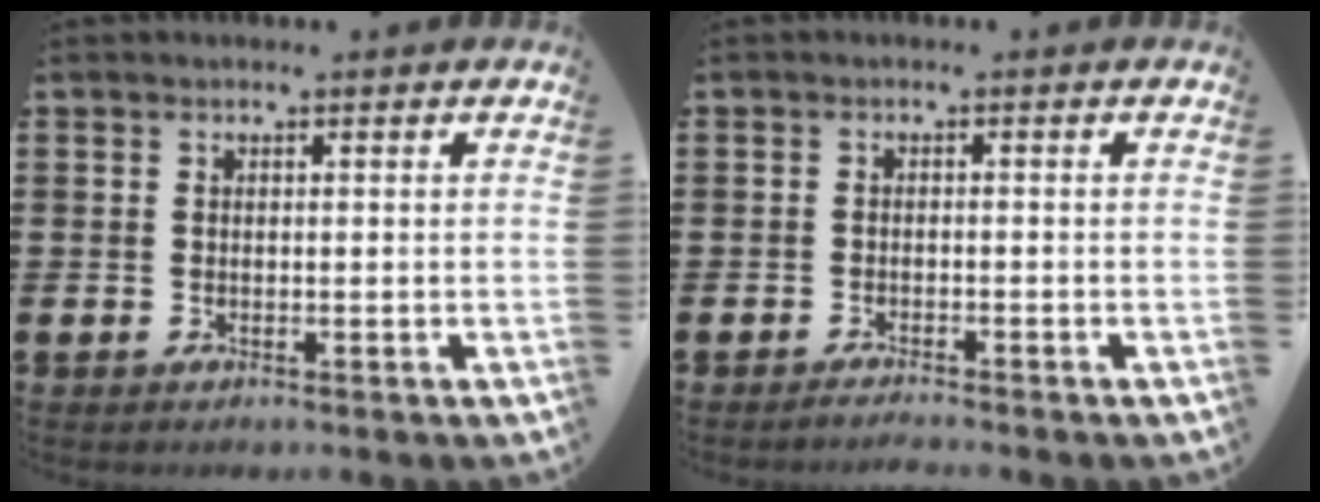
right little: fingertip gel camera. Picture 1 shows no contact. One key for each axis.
{"total": 1.2, "fx": -1.1, "fy": -0.1, "fz": 0.3, "tx": -0.006, "ty": -0.001, "tz": -0.022}